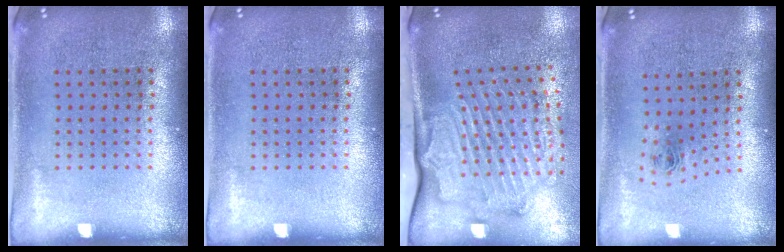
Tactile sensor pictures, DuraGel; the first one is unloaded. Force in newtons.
{"total": 0.0}
{"total": 2.4, "press": 2.2, "slide": 0.9}
{"total": 0.8, "press": 0.3, "slide": 0.7}